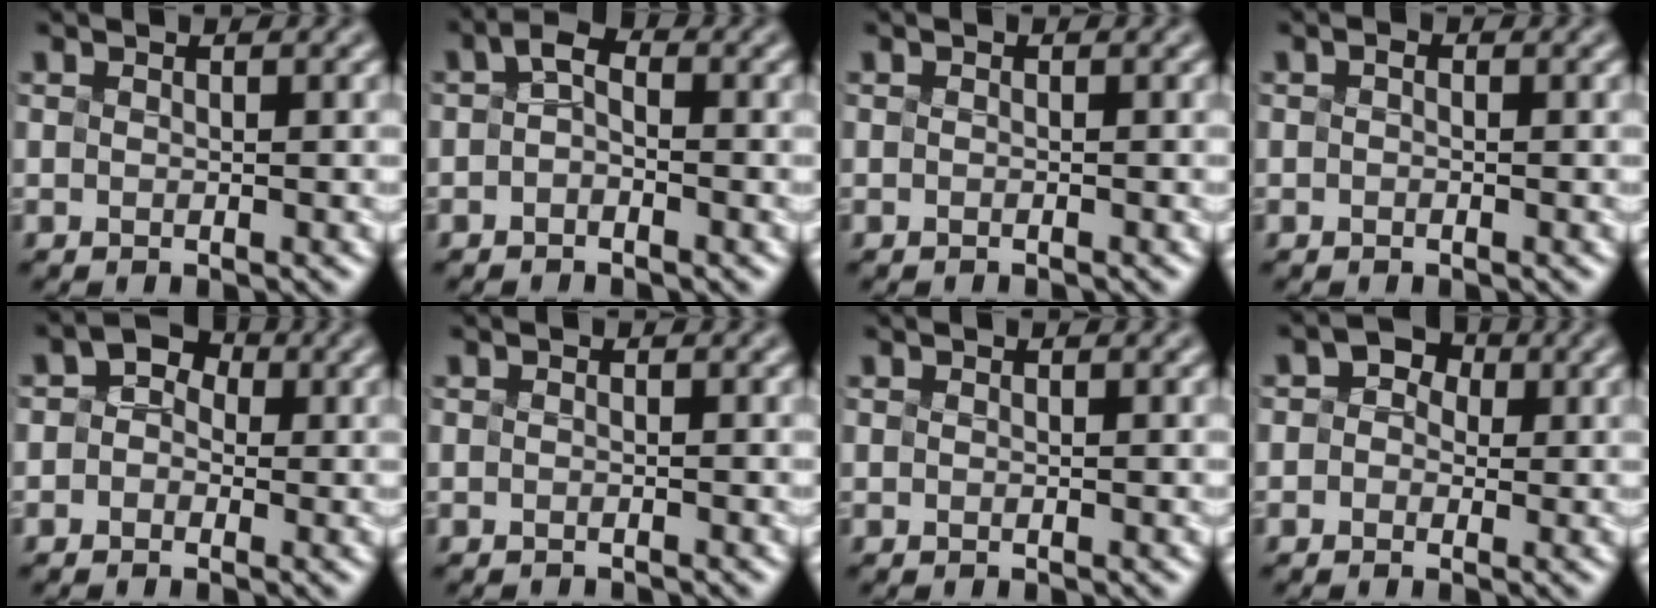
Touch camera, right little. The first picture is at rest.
{"total": 1.1, "force": [-0.6, 0.5, 0.8], "torque": [-0.019, 0.006, -0.003]}
{"total": 0.7, "force": [-0.7, -0.1, 0.1], "torque": [0.004, -0.008, -0.011]}
{"total": 0.0}
{"total": 1.9, "force": [0.0, 1.6, 1.1], "torque": [-0.005, 0.014, -0.009]}
{"total": 1.3, "force": [-1.3, -0.1, 0.1], "torque": [0.006, -0.009, -0.017]}
{"total": 0.0}
{"total": 1.8, "force": [0.3, 1.6, 0.8], "torque": [0.000, 0.010, -0.006]}